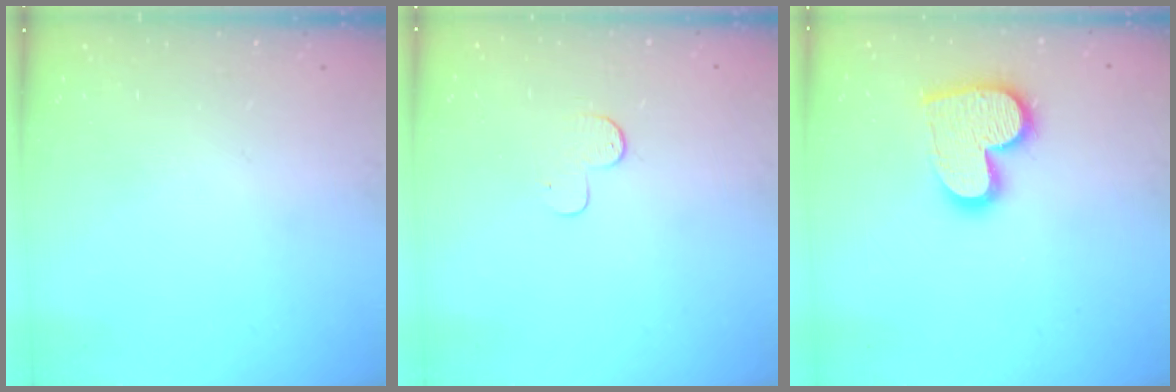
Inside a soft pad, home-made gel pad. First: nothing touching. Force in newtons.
{"total": 4.8, "press": 4.7, "slide": 0.5}
{"total": 13.7, "press": 13.7, "slide": 0.8}